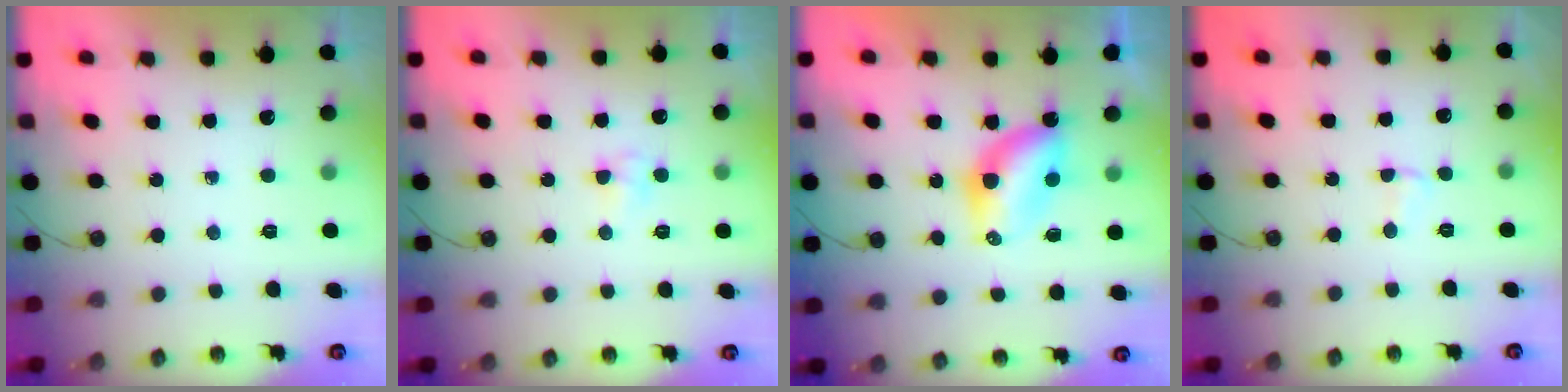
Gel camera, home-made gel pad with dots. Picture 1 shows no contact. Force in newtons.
{"total": 3.6, "press": 3.5, "slide": 0.4}
{"total": 6.4, "press": 6.4, "slide": 0.1}
{"total": 2.8, "press": 2.7, "slide": 0.5}